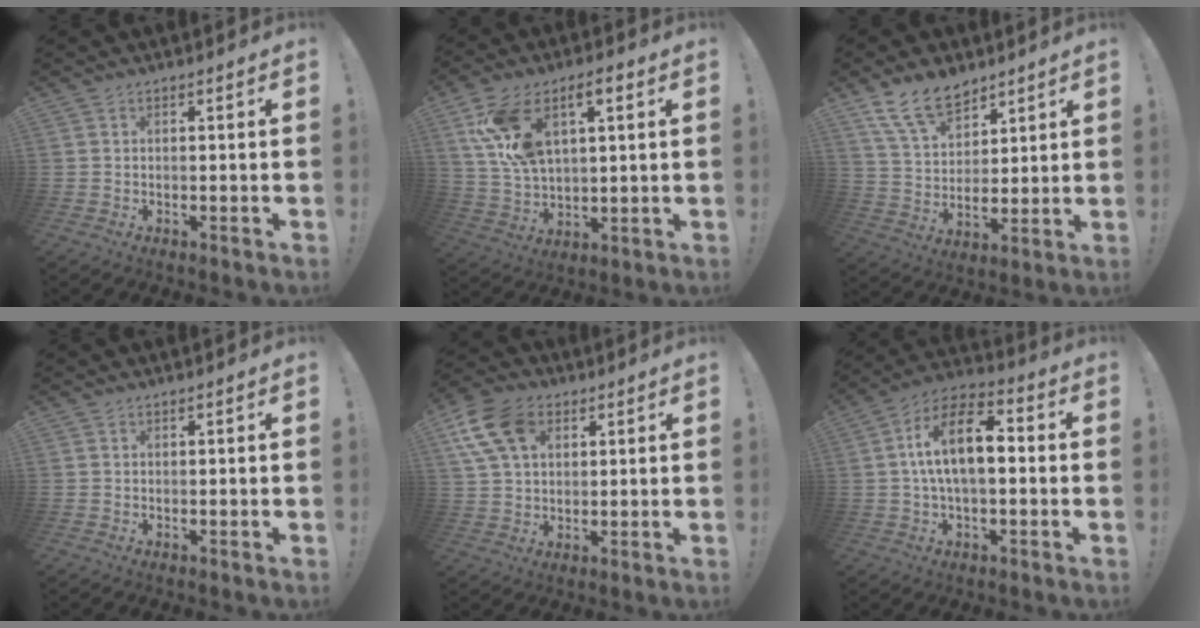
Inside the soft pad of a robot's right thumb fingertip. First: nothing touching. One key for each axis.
{"total": 14.1, "fx": 6.3, "fy": 7.4, "fz": 10.2, "tx": -0.194, "ty": -0.014, "tz": 0.112}
{"total": 14.0, "fx": 9.4, "fy": 8.1, "fz": 6.5, "tx": -0.111, "ty": -0.054, "tz": 0.179}
{"total": 0.0}
{"total": 14.5, "fx": 5.7, "fy": 9.9, "fz": 9.0, "tx": -0.174, "ty": -0.012, "tz": 0.113}
{"total": 15.3, "fx": 1.7, "fy": 7.5, "fz": 13.2, "tx": -0.231, "ty": 0.007, "tz": 0.024}